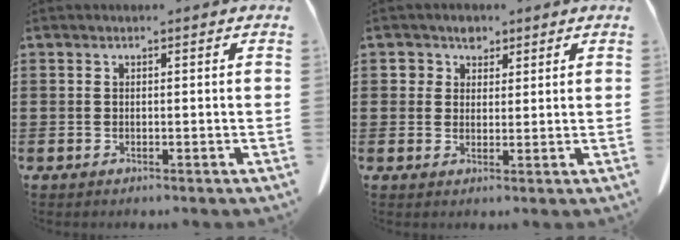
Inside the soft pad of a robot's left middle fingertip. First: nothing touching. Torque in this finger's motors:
{"motor_torque": [-0.04, 0.06, 0.00, 0.00]}